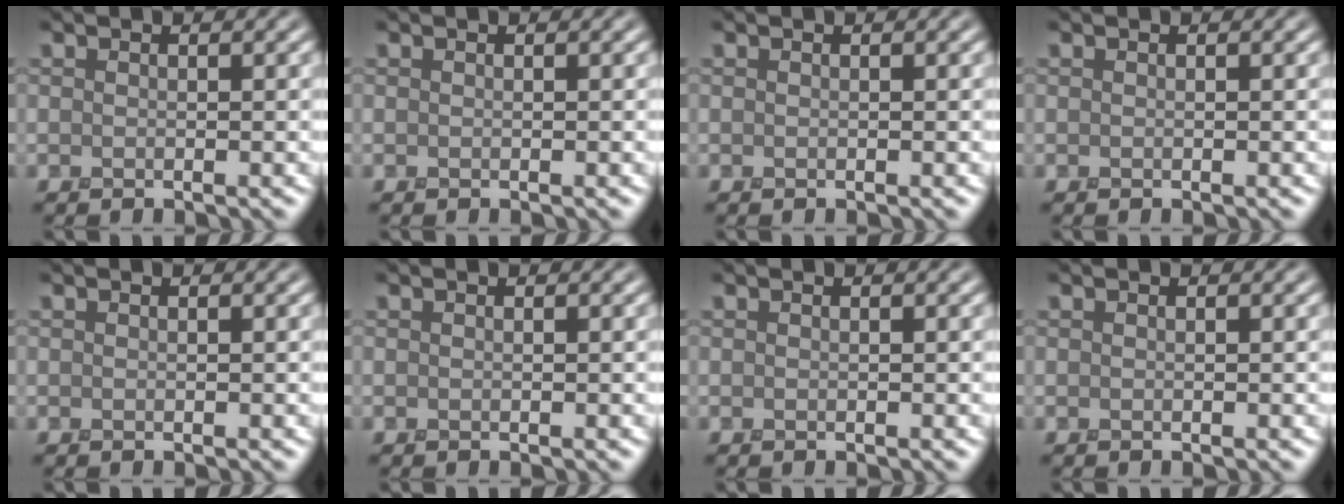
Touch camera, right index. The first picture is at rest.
{"total": 0.0}
{"total": 0.0}
{"total": 0.0}
{"total": 0.0}
{"total": 0.0}
{"total": 0.0}
{"total": 0.0}